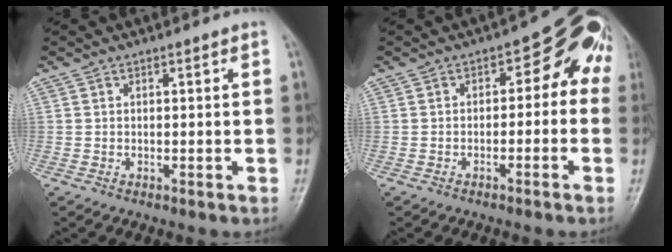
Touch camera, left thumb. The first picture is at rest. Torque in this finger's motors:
{"motor_torque": [1.10, 1.28, 0.63, -0.37, 0.02]}